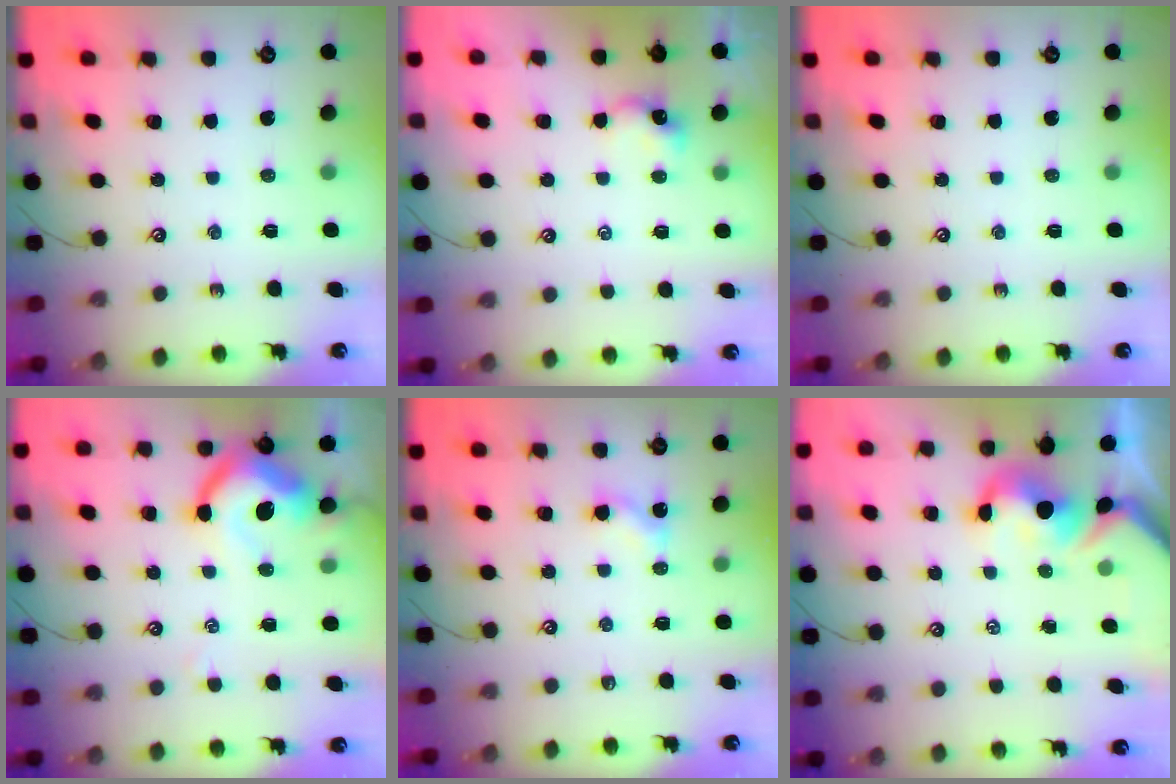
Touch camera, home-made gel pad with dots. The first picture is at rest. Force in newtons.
{"total": 1.5, "press": 1.5, "slide": 0.3}
{"total": 0.0}
{"total": 8.3, "press": 8.2, "slide": 1.4}
{"total": 3.7, "press": 3.7, "slide": 0.5}
{"total": 3.0, "press": 2.8, "slide": 1.0}